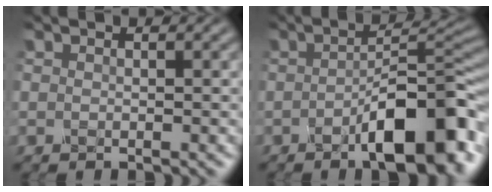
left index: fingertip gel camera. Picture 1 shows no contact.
{"total": 9.4, "force": [-4.2, 3.0, 7.9], "torque": [-0.110, 0.004, -0.060]}